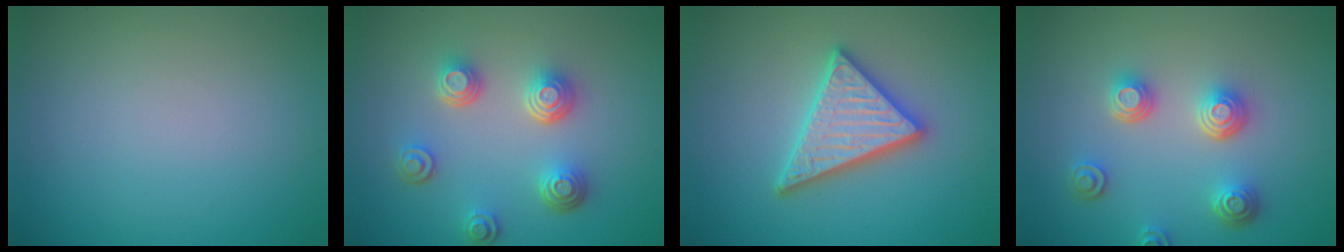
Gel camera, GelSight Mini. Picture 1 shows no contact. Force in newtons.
{"total": 4.4, "press": 3.4, "slide": 2.8}
{"total": 4.9, "press": 4.8, "slide": 0.6}
{"total": 3.9, "press": 3.3, "slide": 2.2}